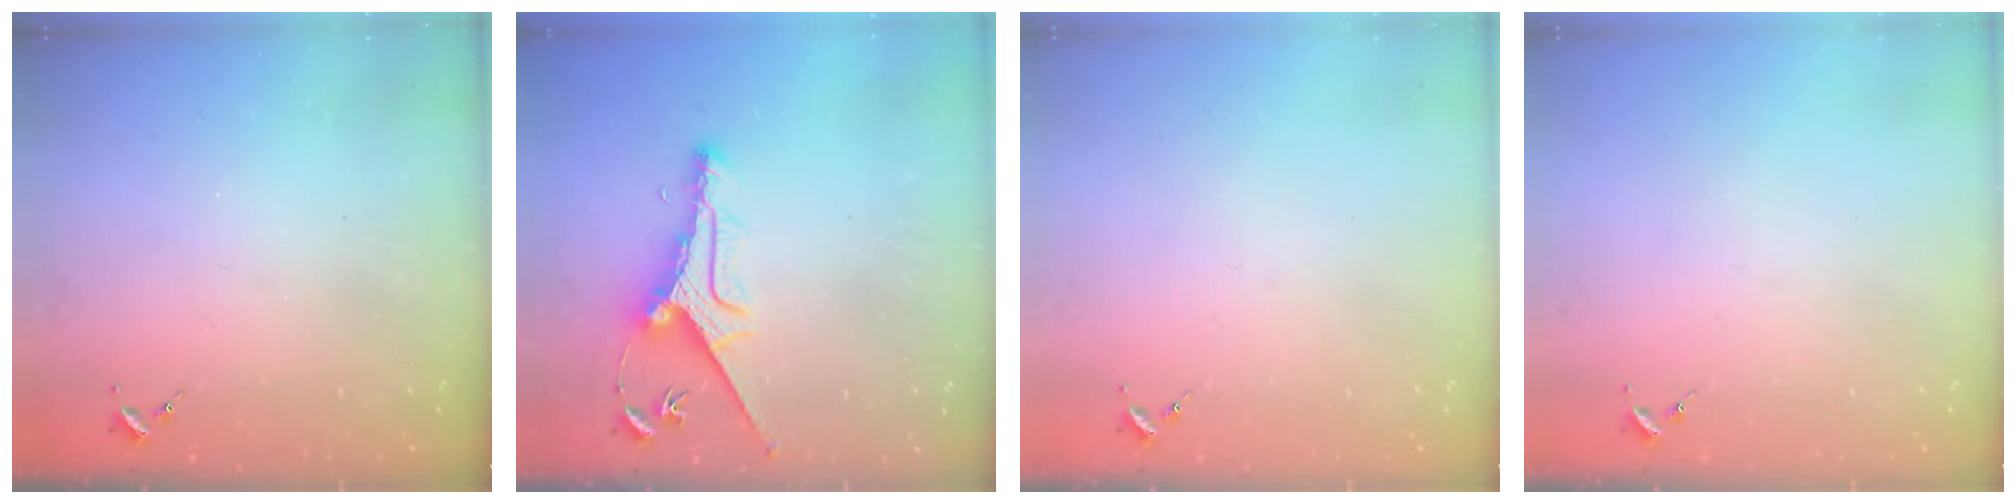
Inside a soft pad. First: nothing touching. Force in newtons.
{"total": 10.3, "press": 10.3, "slide": 1.0}
{"total": 0.0}
{"total": 0.0}